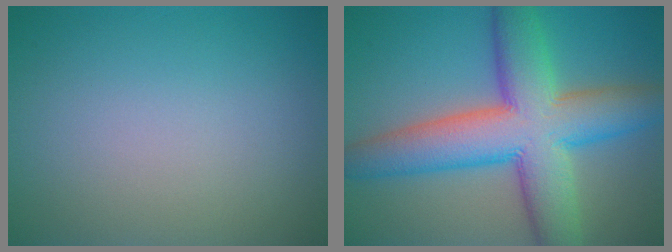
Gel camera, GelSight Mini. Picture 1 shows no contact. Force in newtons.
{"total": 11.2, "press": 11.2, "slide": 0.7}